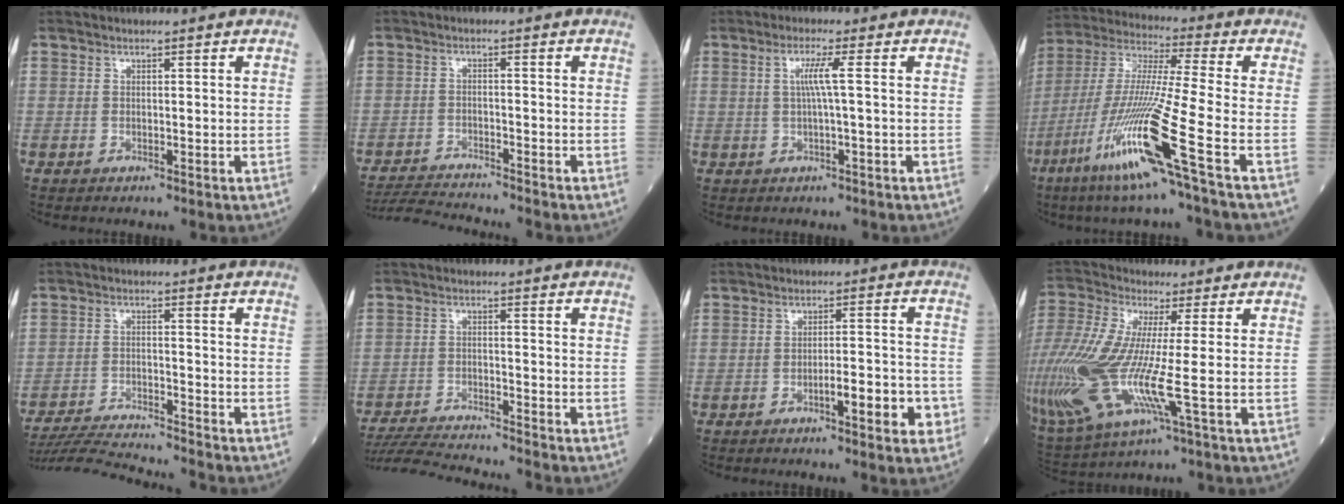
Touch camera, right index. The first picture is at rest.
{"total": 6.7, "force": [-6.5, -0.8, 0.9], "torque": [-0.017, -0.014, -0.115]}
{"total": 3.2, "force": [0.4, -0.7, 3.1], "torque": [-0.064, 0.004, 0.007]}
{"total": 17.8, "force": [-8.1, -1.4, 15.8], "torque": [-0.342, -0.040, -0.161]}
{"total": 11.7, "force": [-11.1, -1.2, 3.5], "torque": [-0.052, -0.013, -0.187]}
{"total": 10.6, "force": [-10.0, -0.9, 3.6], "torque": [-0.056, -0.017, -0.166]}
{"total": 5.8, "force": [-2.4, 1.1, 5.1], "torque": [-0.066, 0.005, -0.032]}
{"total": 24.3, "force": [-4.4, 6.5, 23.0], "torque": [-0.608, -0.039, -0.086]}